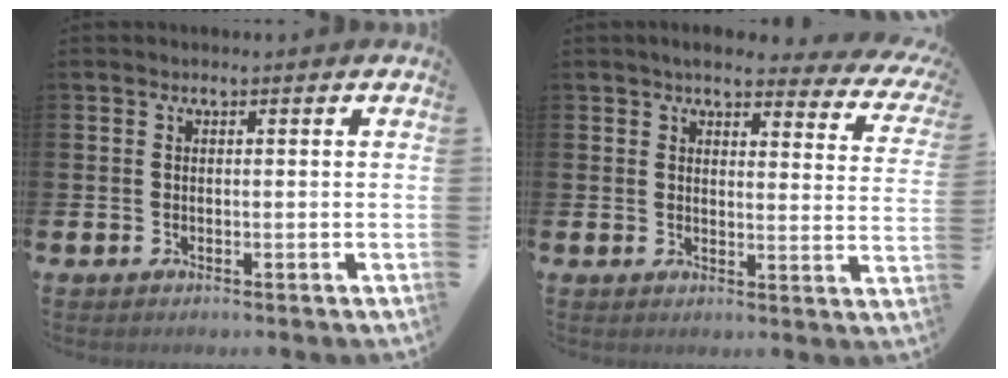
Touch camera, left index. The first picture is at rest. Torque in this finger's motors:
{"motor_torque": [0.95, -1.18, 0.42, 0.04]}